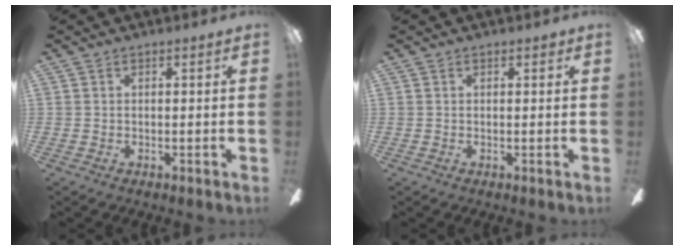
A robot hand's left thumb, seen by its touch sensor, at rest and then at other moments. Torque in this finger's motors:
{"motor_torque": [0.31, 0.16, 0.53, -0.06, 0.00]}